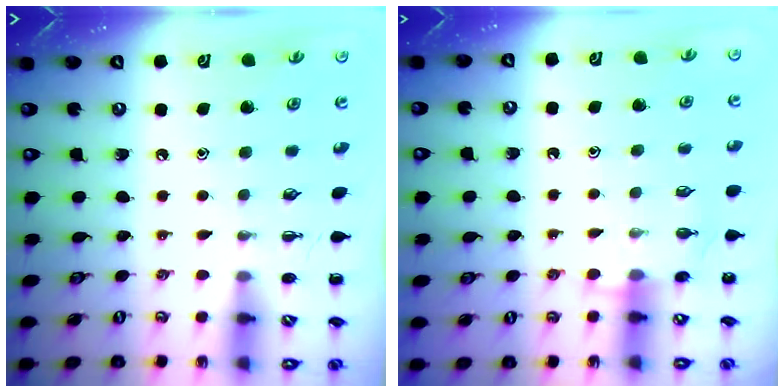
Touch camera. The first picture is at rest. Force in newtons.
{"total": 5.2, "press": 5.0, "slide": 1.1}